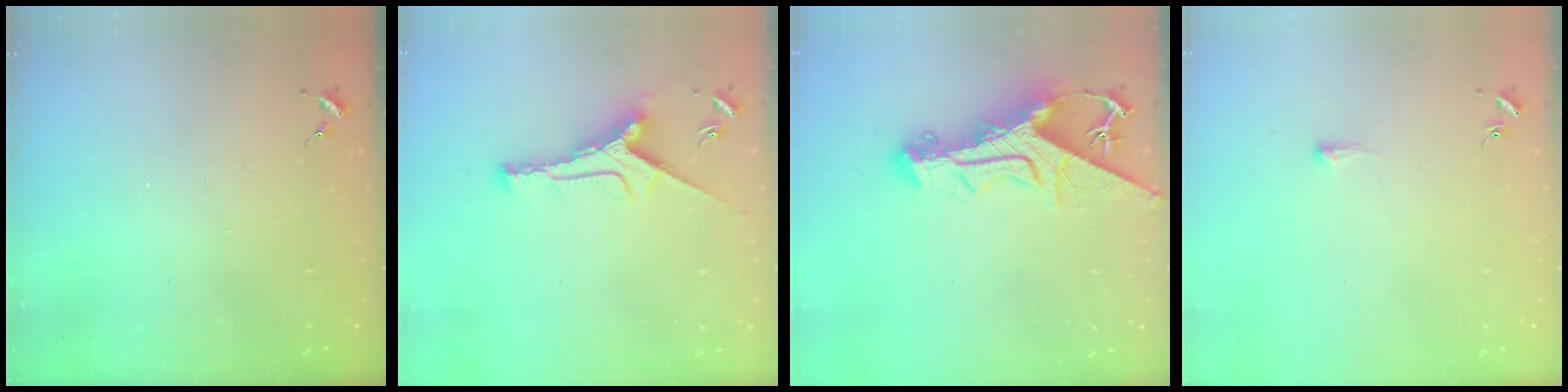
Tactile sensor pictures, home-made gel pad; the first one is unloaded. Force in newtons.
{"total": 10.0, "press": 10.0, "slide": 0.5}
{"total": 16.2, "press": 16.1, "slide": 1.6}
{"total": 3.3, "press": 3.2, "slide": 0.5}